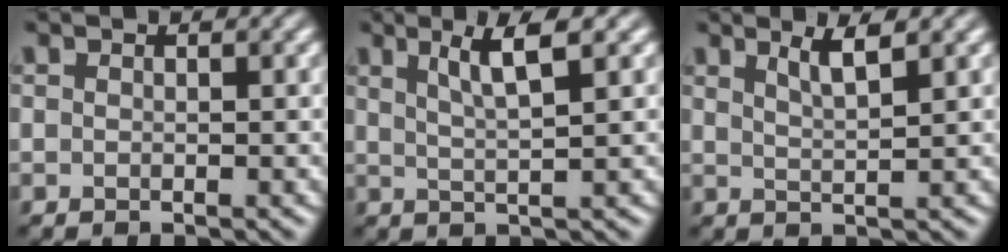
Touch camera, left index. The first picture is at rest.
{"total": 3.8, "force": [1.9, 0.7, 3.3], "torque": [-0.048, 0.003, 0.034]}
{"total": 2.5, "force": [1.5, 0.5, 1.9], "torque": [-0.023, 0.003, 0.025]}